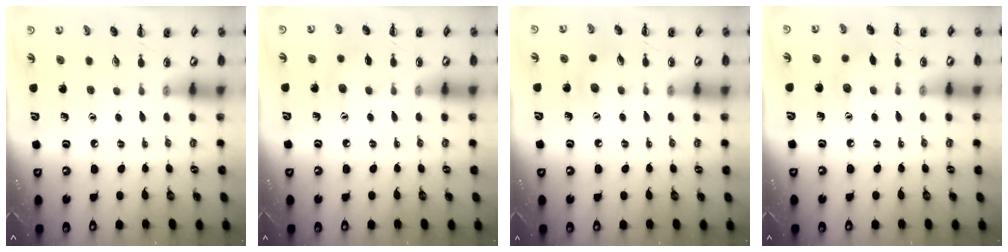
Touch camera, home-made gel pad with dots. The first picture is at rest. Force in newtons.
{"total": 5.2, "press": 5.0, "slide": 1.4}
{"total": 5.4, "press": 5.3, "slide": 1.0}
{"total": 4.8, "press": 4.6, "slide": 1.3}